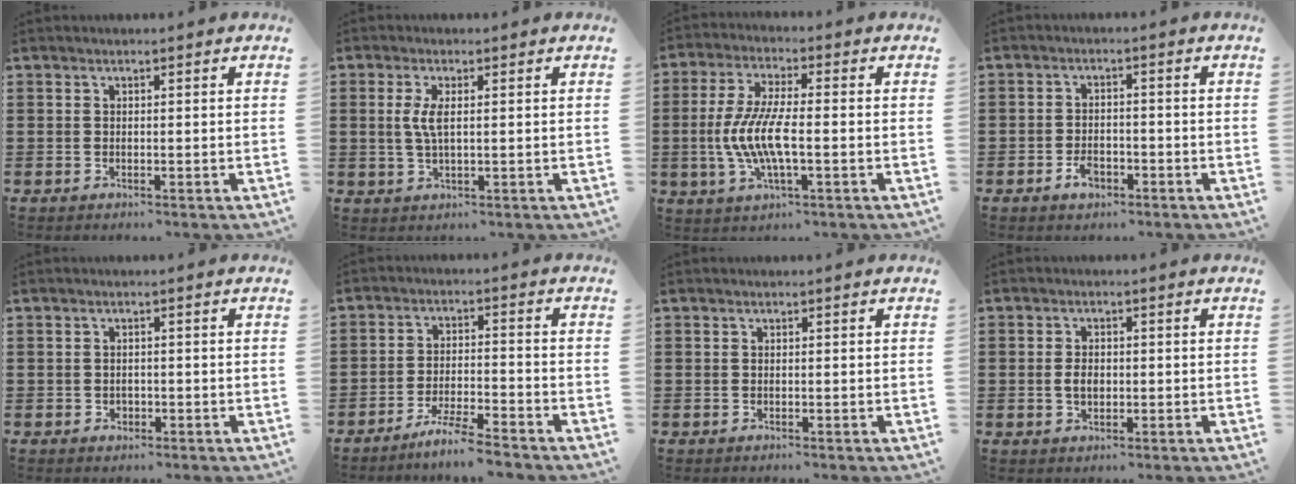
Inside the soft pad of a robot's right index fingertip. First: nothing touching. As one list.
[{"total": 3.4, "force": [0.6, 0.9, 3.2], "torque": [-0.071, 0.000, 0.006]}, {"total": 8.2, "force": [-1.9, 2.3, 7.7], "torque": [-0.173, -0.013, -0.042]}, {"total": 3.0, "force": [-1.7, 1.8, 1.7], "torque": [-0.031, 0.002, -0.033]}, {"total": 1.1, "force": [-0.3, 0.9, 0.4], "torque": [-0.011, 0.003, -0.008]}, {"total": 5.4, "force": [-4.9, -0.4, 2.2], "torque": [-0.050, -0.010, -0.096]}, {"total": 0.0}, {"total": 2.5, "force": [-0.2, 1.6, 2.0], "torque": [-0.040, 0.004, -0.004]}]